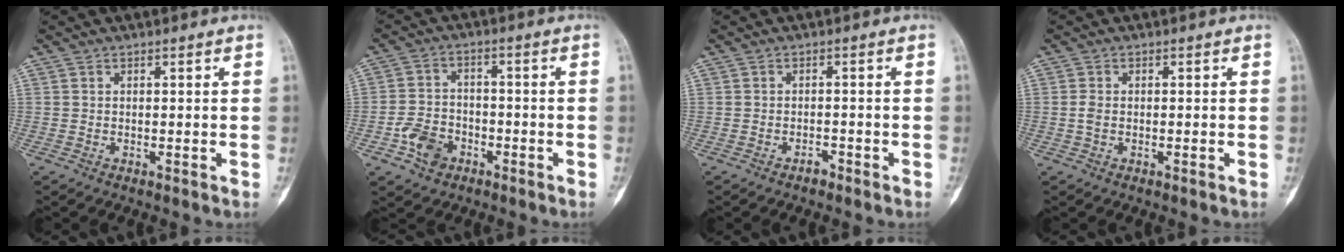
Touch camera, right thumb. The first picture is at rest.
{"total": 6.7, "force": [-3.3, 5.0, 3.0], "torque": [-0.039, 0.022, -0.058]}
{"total": 1.3, "force": [-1.1, 0.6, 0.4], "torque": [-0.007, 0.006, -0.018]}
{"total": 1.4, "force": [-0.3, 0.8, 1.1], "torque": [-0.029, 0.003, -0.007]}